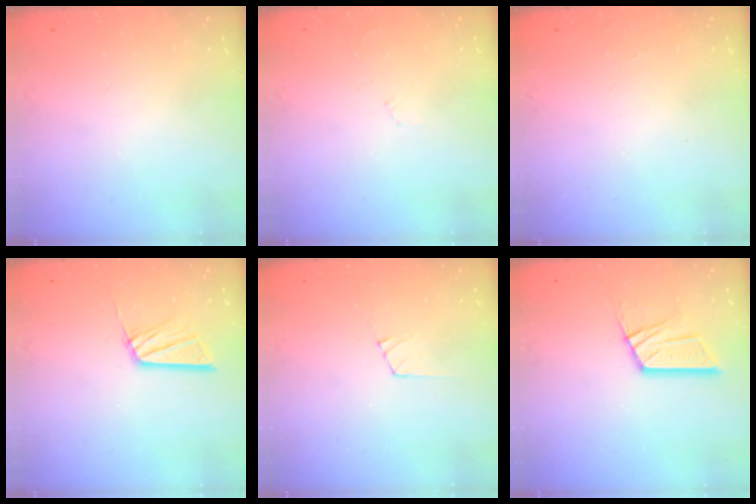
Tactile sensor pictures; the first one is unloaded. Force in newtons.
{"total": 2.7, "press": 2.6, "slide": 0.4}
{"total": 0.0}
{"total": 10.4, "press": 10.4, "slide": 1.0}
{"total": 3.7, "press": 3.6, "slide": 0.3}
{"total": 12.0, "press": 12.0, "slide": 1.2}